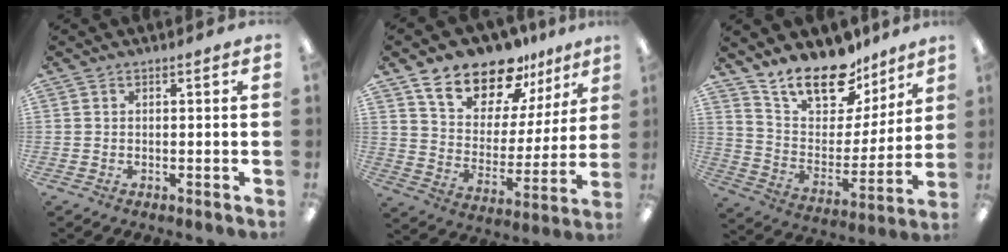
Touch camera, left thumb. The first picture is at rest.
{"total": 15.7, "force": [13.1, 7.1, 4.9], "torque": [-0.096, -0.098, 0.240]}
{"total": 18.1, "force": [14.2, 8.4, 7.5], "torque": [-0.135, -0.100, 0.257]}